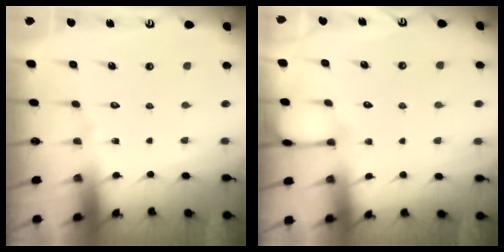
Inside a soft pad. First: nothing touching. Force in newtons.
{"total": 4.5, "press": 4.5, "slide": 0.4}